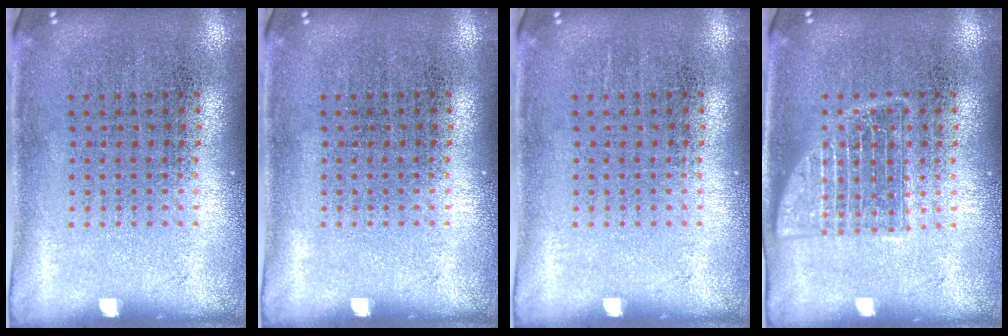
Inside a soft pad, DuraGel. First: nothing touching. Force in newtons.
{"total": 0.0}
{"total": 0.0}
{"total": 2.5, "press": 2.5, "slide": 0.4}